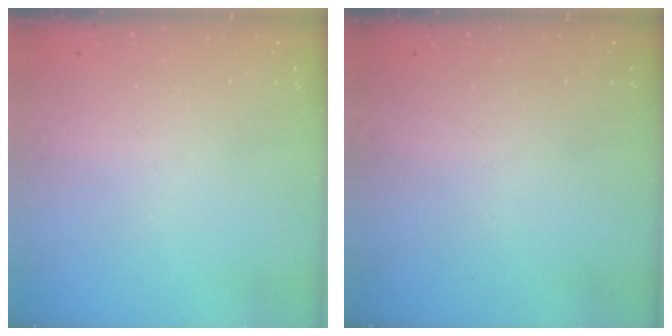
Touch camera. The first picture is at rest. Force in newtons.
{"total": 0.0}